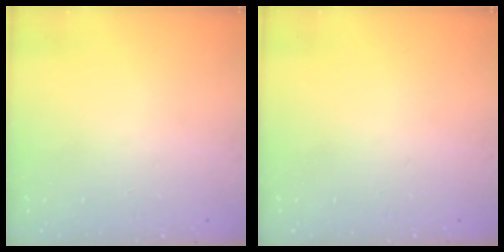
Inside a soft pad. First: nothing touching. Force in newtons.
{"total": 0.0}